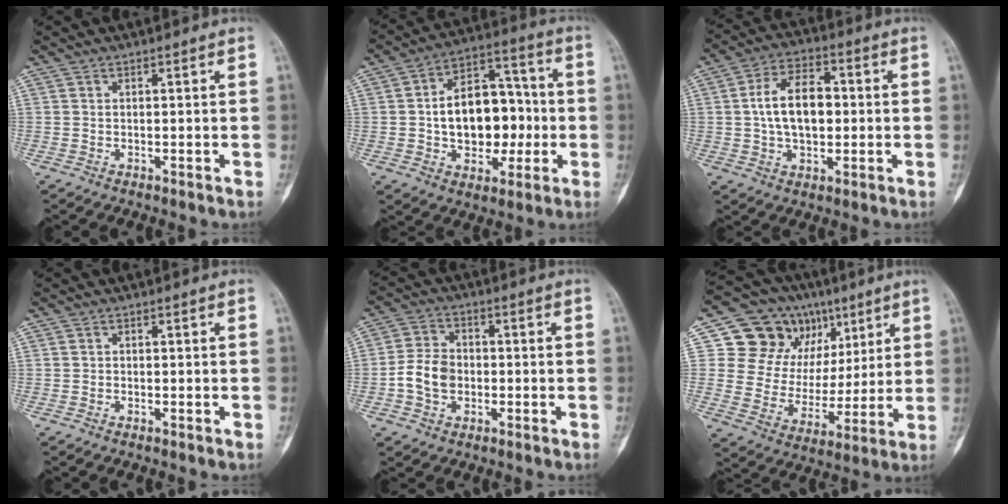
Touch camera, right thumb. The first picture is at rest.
{"total": 16.7, "force": [-0.9, 11.1, 12.4], "torque": [-0.147, 0.038, -0.009]}
{"total": 11.7, "force": [0.5, 7.0, 9.4], "torque": [-0.148, 0.015, 0.007]}
{"total": 0.0}
{"total": 6.2, "force": [-1.3, 4.6, 3.9], "torque": [-0.068, 0.017, -0.031]}
{"total": 18.6, "force": [8.6, 15.0, 7.1], "torque": [-0.061, 0.004, 0.153]}